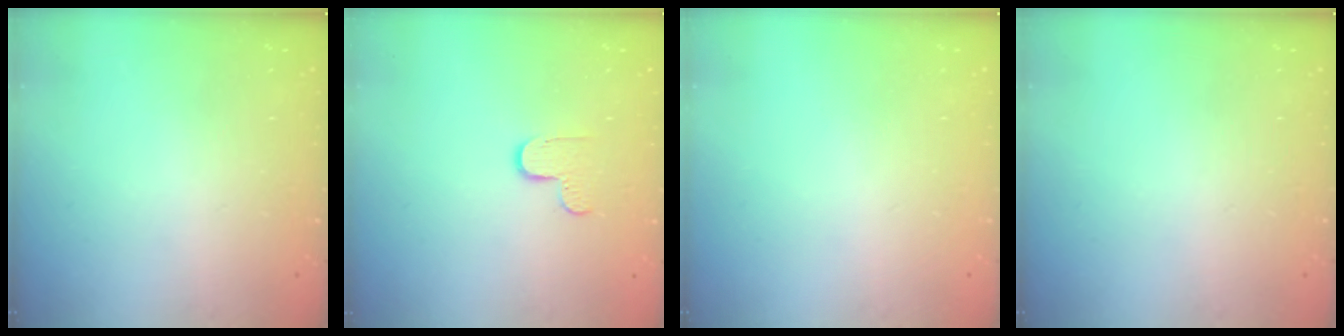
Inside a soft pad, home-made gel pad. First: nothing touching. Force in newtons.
{"total": 4.7, "press": 4.6, "slide": 0.4}
{"total": 0.0}
{"total": 0.0}